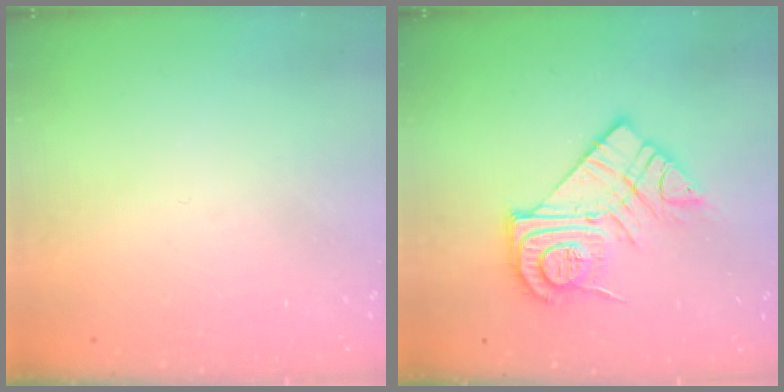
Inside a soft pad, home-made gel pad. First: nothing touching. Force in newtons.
{"total": 15.9, "press": 15.9, "slide": 1.0}